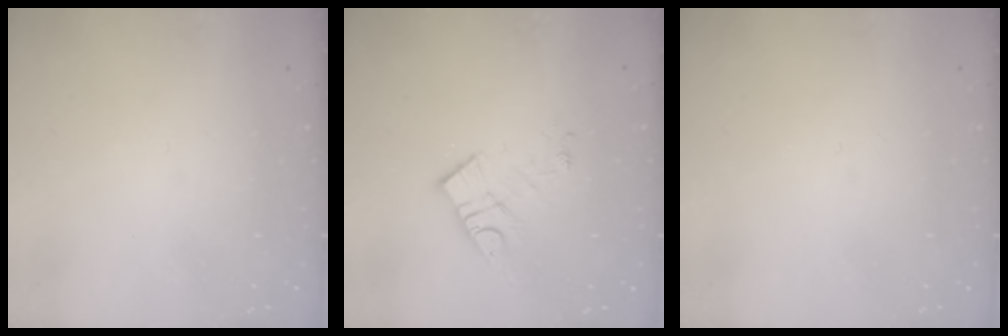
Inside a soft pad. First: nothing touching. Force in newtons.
{"total": 9.8, "press": 9.7, "slide": 0.6}
{"total": 0.0}